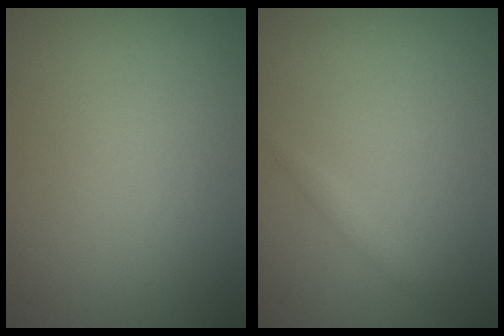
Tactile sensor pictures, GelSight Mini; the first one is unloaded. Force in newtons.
{"total": 0.8, "press": 0.8, "slide": 0.0}